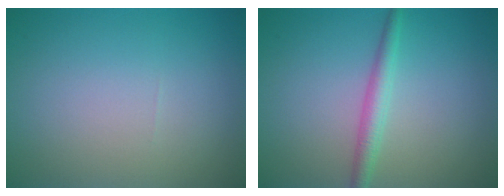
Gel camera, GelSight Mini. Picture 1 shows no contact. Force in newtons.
{"total": 2.2, "press": 2.2, "slide": 0.1}